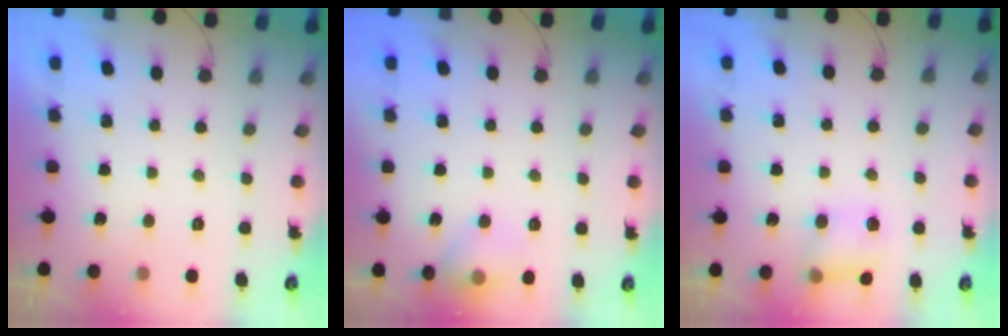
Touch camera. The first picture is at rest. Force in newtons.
{"total": 8.9, "press": 8.8, "slide": 1.4}
{"total": 5.4, "press": 5.3, "slide": 0.6}